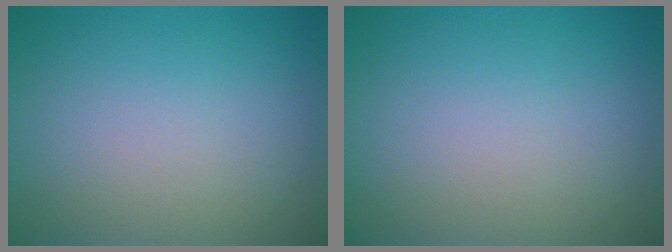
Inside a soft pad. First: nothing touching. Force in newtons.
{"total": 0.0}